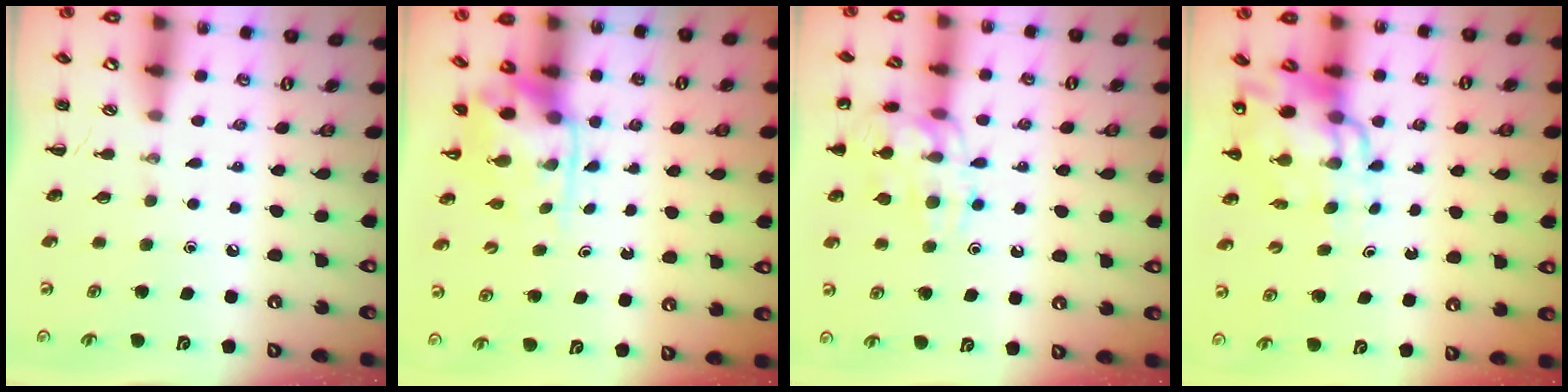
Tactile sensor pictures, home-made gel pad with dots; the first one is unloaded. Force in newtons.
{"total": 3.5, "press": 3.4, "slide": 0.8}
{"total": 14.4, "press": 14.3, "slide": 1.4}
{"total": 12.8, "press": 12.2, "slide": 3.9}